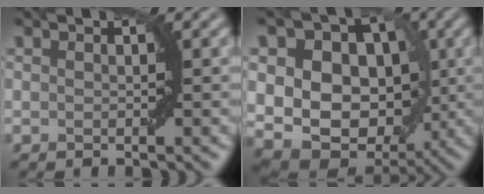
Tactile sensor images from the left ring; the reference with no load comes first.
{"total": 14.0, "force": [1.7, 10.8, 8.8], "torque": [-0.104, 0.032, 0.011]}